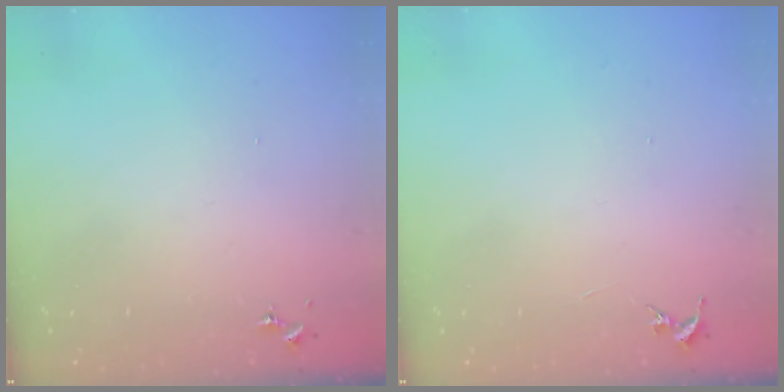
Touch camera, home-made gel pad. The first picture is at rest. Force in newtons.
{"total": 0.0}